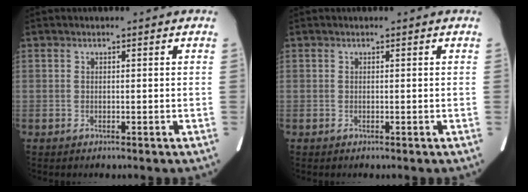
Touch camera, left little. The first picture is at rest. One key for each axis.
{"total": 0.0}